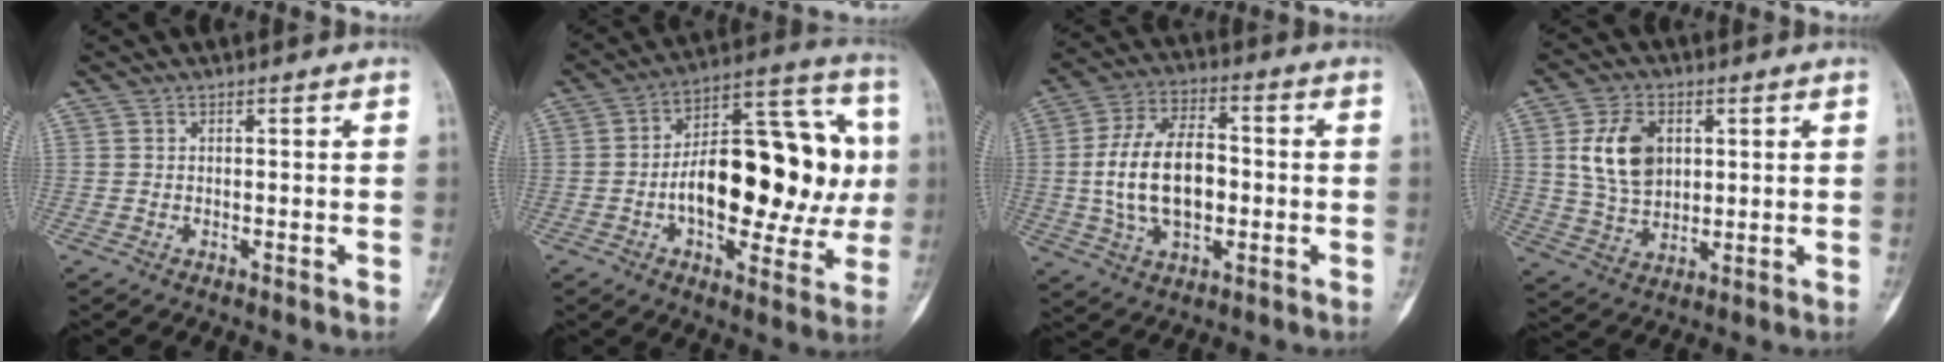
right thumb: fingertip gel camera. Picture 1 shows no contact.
{"total": 25.3, "force": [-0.7, 12.5, 22.0], "torque": [-0.290, 0.037, -0.010]}
{"total": 15.4, "force": [-0.7, 9.0, 12.5], "torque": [-0.220, 0.021, -0.011]}
{"total": 10.8, "force": [2.6, 7.3, 7.6], "torque": [-0.123, -0.009, 0.053]}